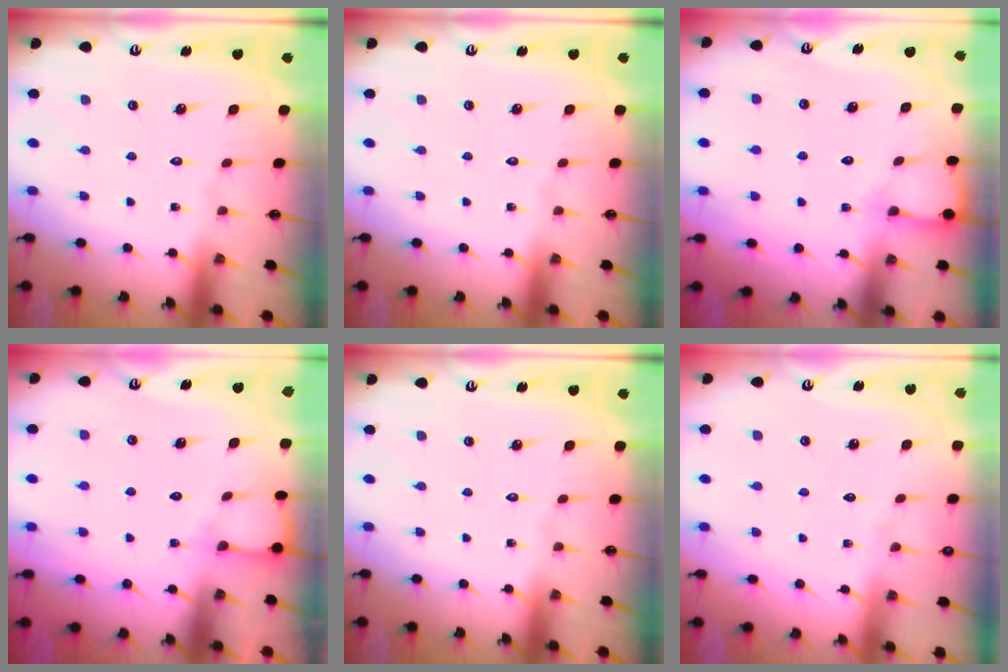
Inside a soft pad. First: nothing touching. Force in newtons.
{"total": 0.0}
{"total": 5.3, "press": 5.2, "slide": 0.6}
{"total": 6.1, "press": 6.0, "slide": 0.6}
{"total": 0.0}
{"total": 3.3, "press": 3.3, "slide": 0.6}